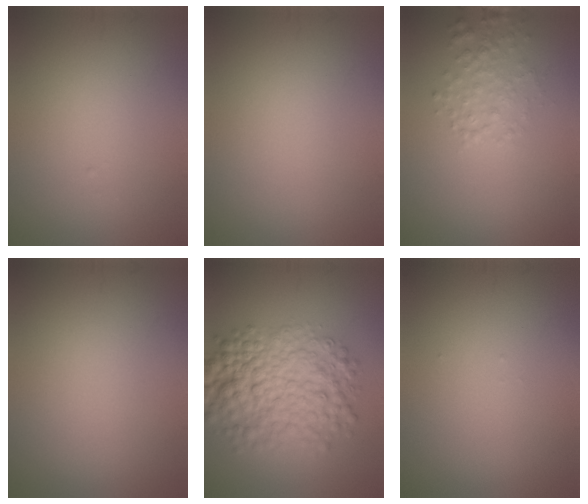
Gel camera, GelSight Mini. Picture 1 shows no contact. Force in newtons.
{"total": 0.0}
{"total": 2.3, "press": 2.3, "slide": 0.1}
{"total": 0.0}
{"total": 8.5, "press": 8.5, "slide": 0.1}
{"total": 0.0}